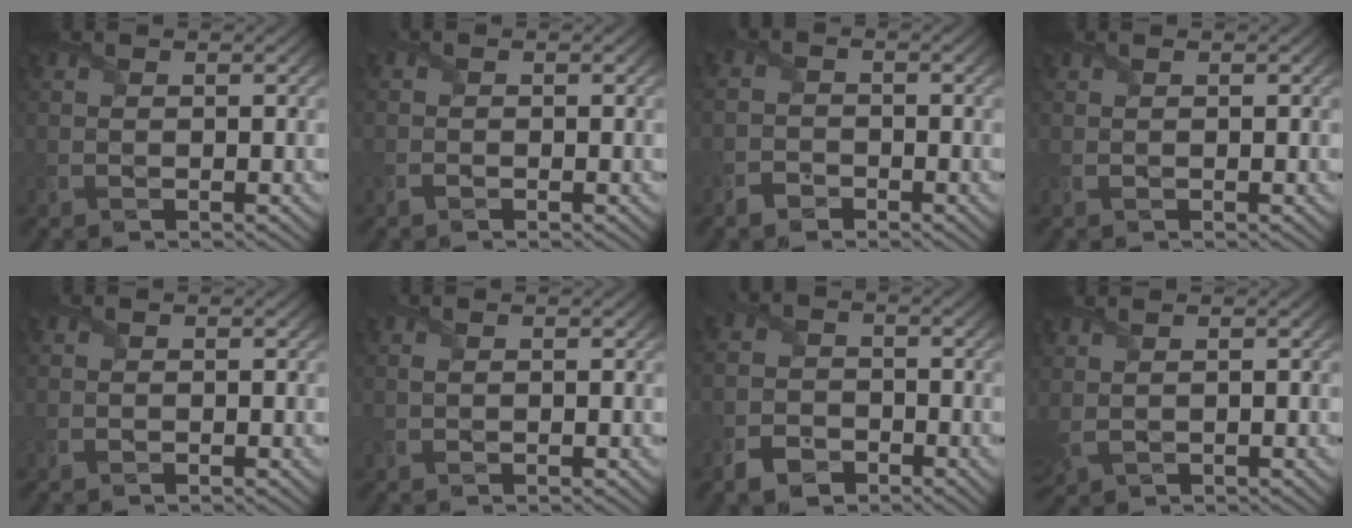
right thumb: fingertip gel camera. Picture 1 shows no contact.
{"total": 1.0, "force": [-0.7, 0.5, 0.4], "torque": [-0.011, -0.001, -0.018]}
{"total": 2.2, "force": [-1.8, 1.1, 0.5], "torque": [-0.013, 0.002, -0.044]}
{"total": 0.0}
{"total": 0.0}
{"total": 0.6, "force": [0.2, 0.2, 0.5], "torque": [-0.014, 0.003, 0.003]}
{"total": 3.6, "force": [-2.5, 2.4, 1.2], "torque": [-0.031, -0.002, -0.060]}
{"total": 1.8, "force": [0.9, 0.8, 1.4], "torque": [-0.052, 0.006, 0.025]}